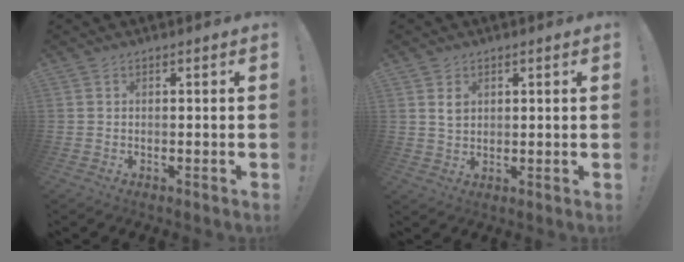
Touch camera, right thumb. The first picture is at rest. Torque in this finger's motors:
{"motor_torque": [-0.15, 0.19, -0.06, 0.08, 0.00]}